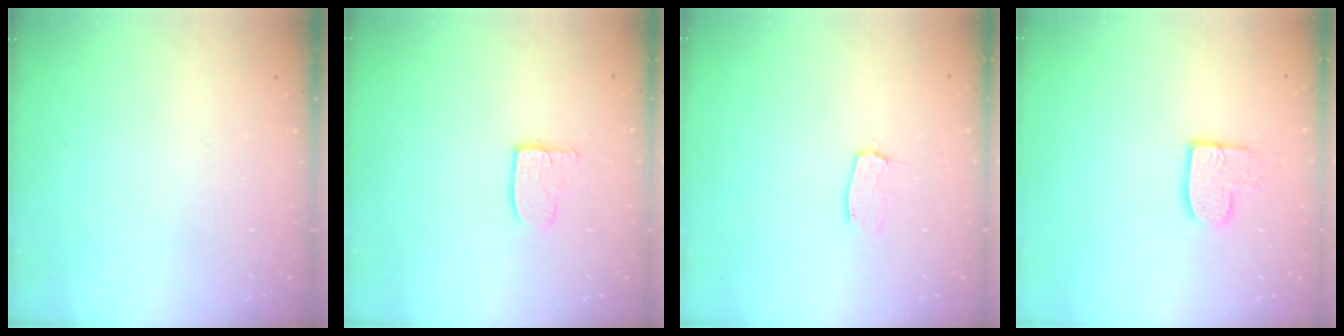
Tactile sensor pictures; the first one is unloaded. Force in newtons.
{"total": 5.5, "press": 5.5, "slide": 0.2}
{"total": 3.6, "press": 3.6, "slide": 0.3}
{"total": 8.8, "press": 8.8, "slide": 0.6}